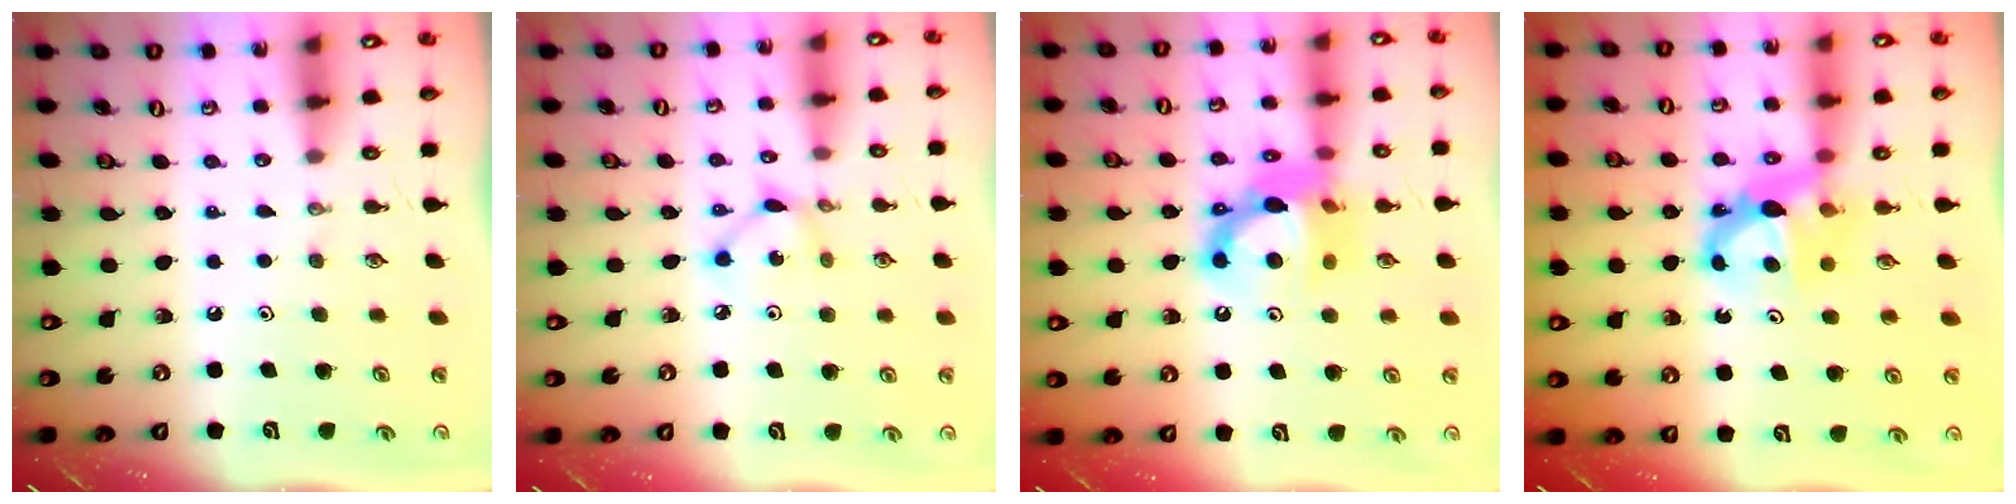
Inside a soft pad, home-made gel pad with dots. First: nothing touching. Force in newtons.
{"total": 3.8, "press": 3.8, "slide": 0.2}
{"total": 13.4, "press": 13.3, "slide": 1.9}
{"total": 8.2, "press": 8.2, "slide": 0.2}